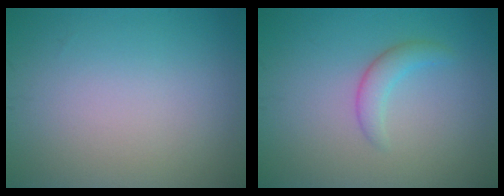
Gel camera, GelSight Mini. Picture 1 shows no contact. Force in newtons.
{"total": 1.9, "press": 1.9, "slide": 0.1}